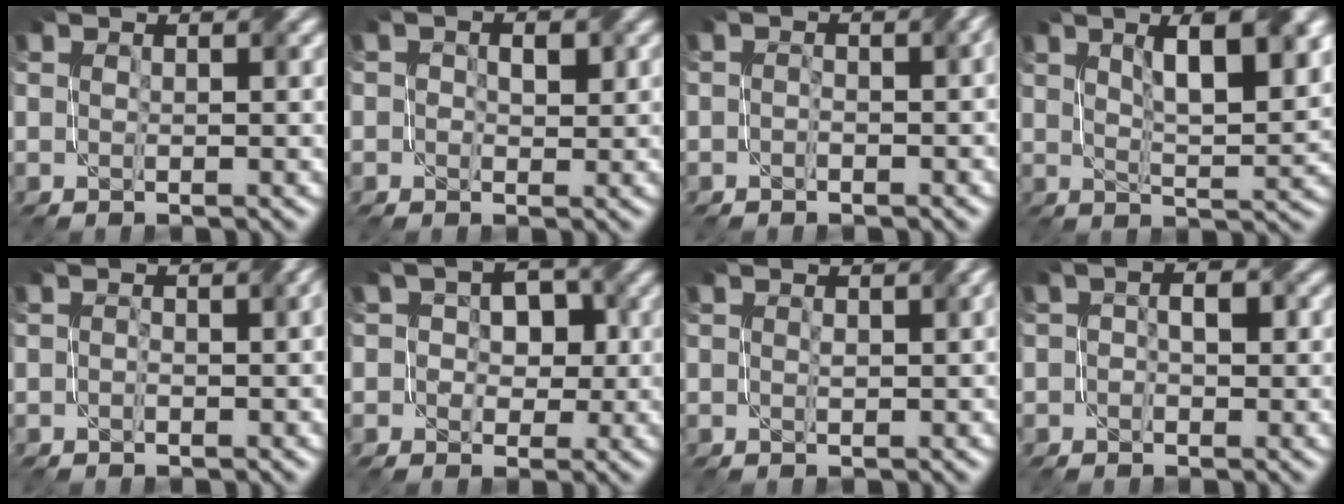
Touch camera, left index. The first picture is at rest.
{"total": 2.2, "force": [0.2, 1.7, 1.4], "torque": [-0.018, 0.001, 0.003]}
{"total": 3.1, "force": [-1.4, 1.5, 2.3], "torque": [-0.021, -0.003, -0.018]}
{"total": 7.5, "force": [3.0, 2.1, 6.5], "torque": [-0.093, 0.011, 0.046]}
{"total": 2.8, "force": [-1.2, 1.3, 2.1], "torque": [-0.022, -0.004, -0.015]}
{"total": 4.5, "force": [-0.1, 3.7, 2.6], "torque": [-0.012, 0.014, -0.020]}
{"total": 1.3, "force": [-0.1, 0.4, 1.3], "torque": [-0.018, 0.000, 0.000]}
{"total": 2.9, "force": [-0.4, 2.0, 2.0], "torque": [-0.018, 0.010, -0.009]}